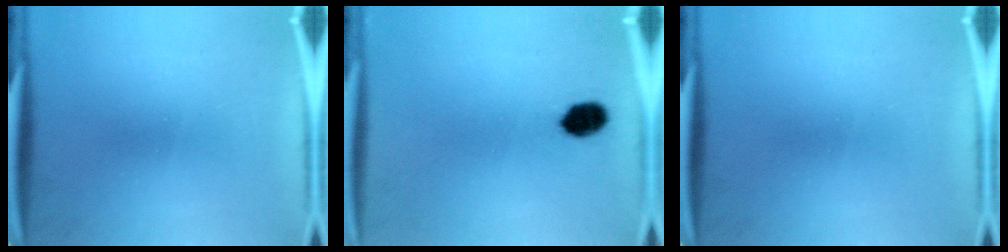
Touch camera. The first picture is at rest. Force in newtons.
{"total": 5.1}
{"total": 0.0}